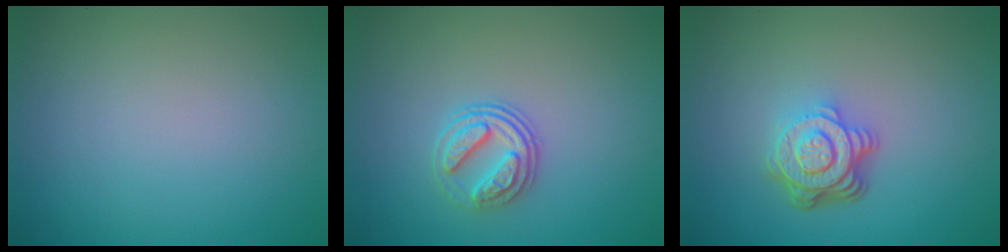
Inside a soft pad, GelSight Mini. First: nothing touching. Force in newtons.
{"total": 2.9, "press": 2.6, "slide": 1.3}
{"total": 5.0, "press": 3.6, "slide": 3.6}